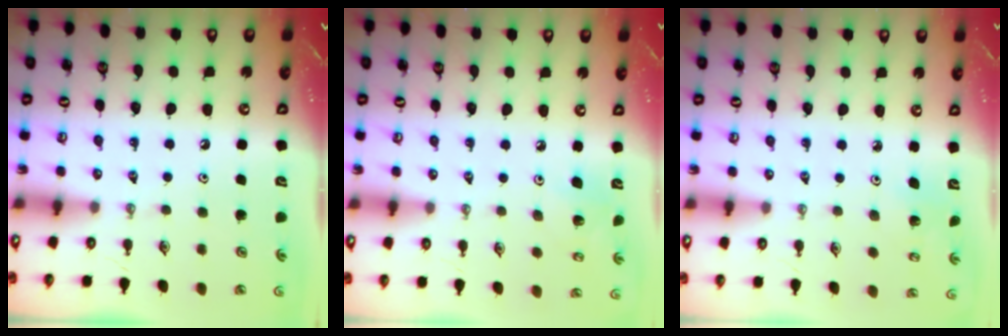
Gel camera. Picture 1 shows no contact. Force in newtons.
{"total": 5.5, "press": 5.2, "slide": 1.5}
{"total": 2.5, "press": 2.5, "slide": 0.2}